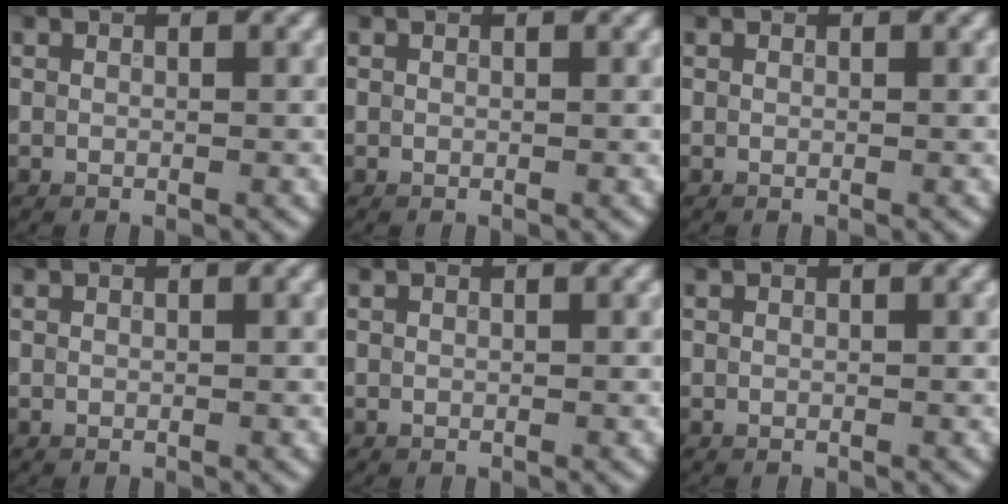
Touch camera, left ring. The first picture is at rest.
{"total": 0.0}
{"total": 0.0}
{"total": 0.0}
{"total": 0.0}
{"total": 0.0}